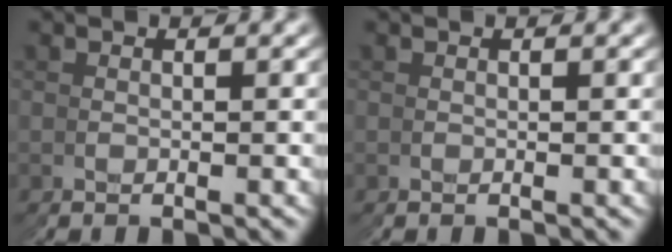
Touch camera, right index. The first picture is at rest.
{"total": 0.0}